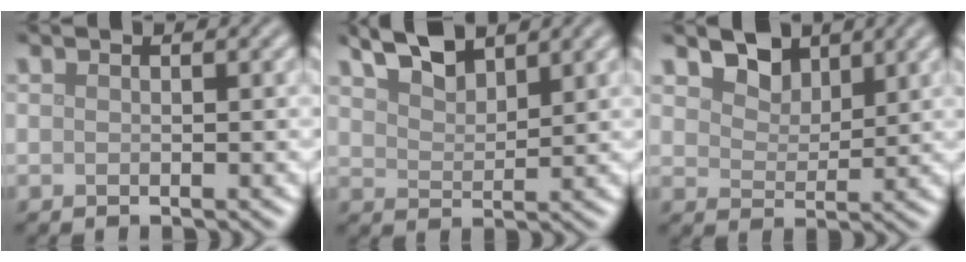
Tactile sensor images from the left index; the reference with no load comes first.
{"total": 4.3, "force": [3.5, 1.4, 2.1], "torque": [-0.048, 0.010, 0.065]}
{"total": 3.3, "force": [2.3, 1.9, 1.3], "torque": [-0.036, -0.005, 0.037]}